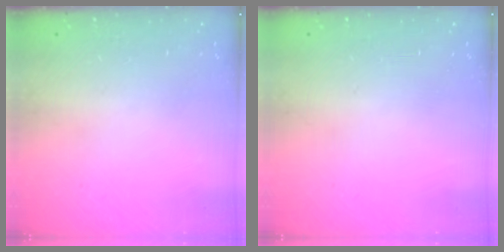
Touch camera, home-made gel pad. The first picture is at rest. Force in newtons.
{"total": 0.0}